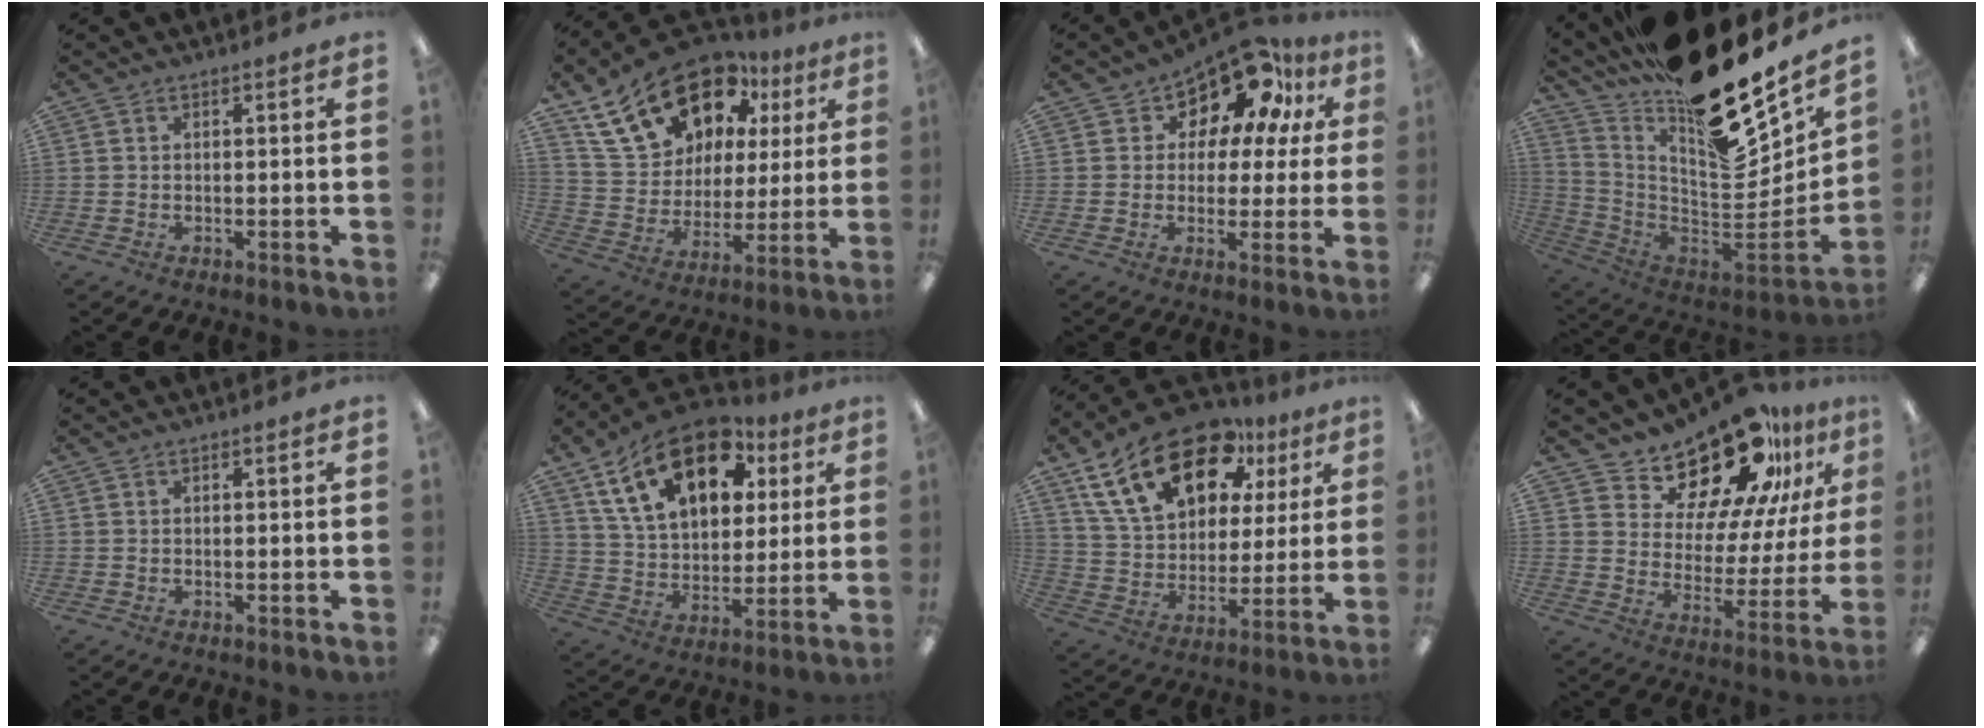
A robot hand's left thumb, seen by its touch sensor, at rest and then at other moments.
{"total": 21.8, "force": [13.6, 13.2, 10.8], "torque": [-0.188, -0.068, 0.247]}
{"total": 12.6, "force": [9.8, 5.9, 5.2], "torque": [-0.095, -0.076, 0.174]}
{"total": 24.7, "force": [17.9, 7.8, 15.1], "torque": [-0.208, -0.145, 0.304]}
{"total": 0.0}
{"total": 20.9, "force": [11.0, 12.3, 12.8], "torque": [-0.224, -0.038, 0.196]}
{"total": 22.1, "force": [12.4, 12.9, 13.0], "torque": [-0.220, -0.050, 0.222]}
{"total": 20.3, "force": [16.0, 8.6, 9.0], "torque": [-0.148, -0.118, 0.278]}